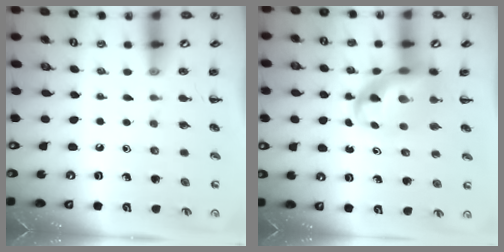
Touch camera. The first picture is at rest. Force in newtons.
{"total": 8.4, "press": 8.2, "slide": 2.1}